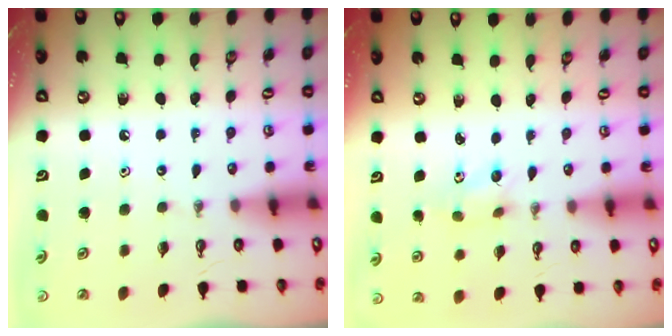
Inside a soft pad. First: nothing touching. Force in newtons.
{"total": 4.6, "press": 4.2, "slide": 2.0}